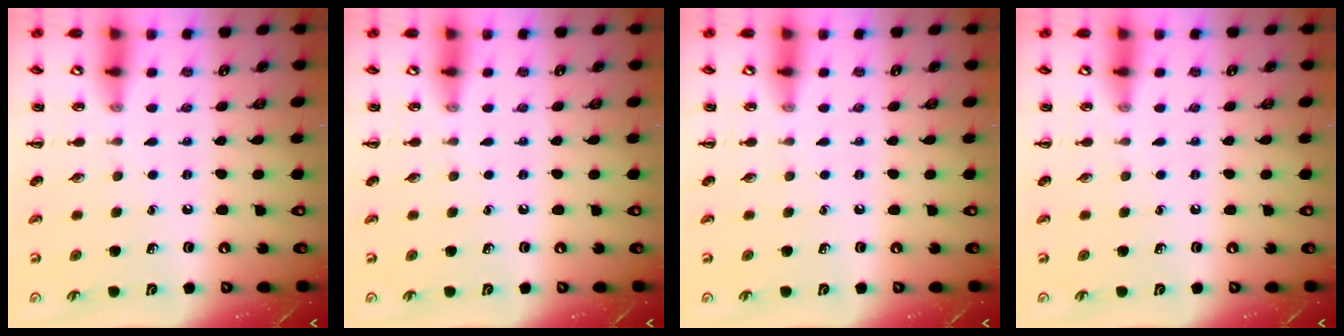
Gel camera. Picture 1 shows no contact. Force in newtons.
{"total": 0.0}
{"total": 0.0}
{"total": 0.0}